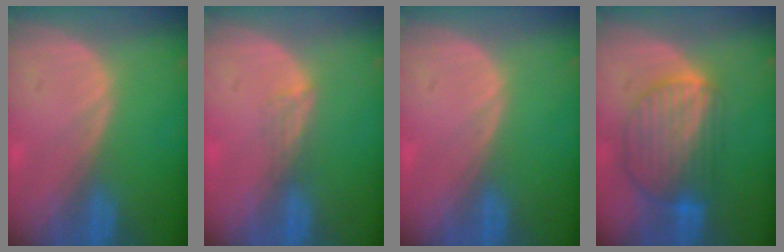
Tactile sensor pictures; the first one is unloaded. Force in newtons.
{"total": 1.8, "press": 1.3, "slide": 1.2}
{"total": 0.0}
{"total": 8.7, "press": 7.6, "slide": 4.2}